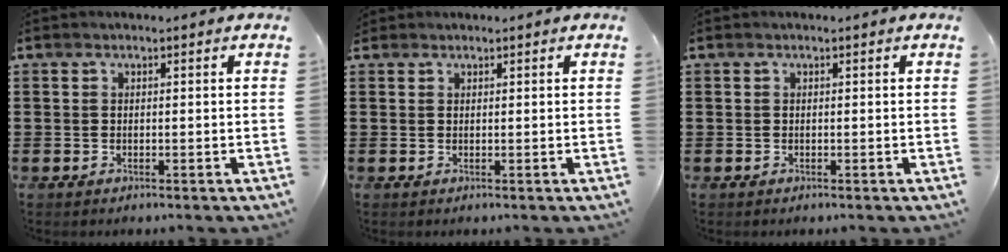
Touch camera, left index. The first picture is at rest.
{"total": 0.6, "force": [0.5, 0.3, 0.0], "torque": [-0.002, 0.001, 0.010]}
{"total": 0.0}